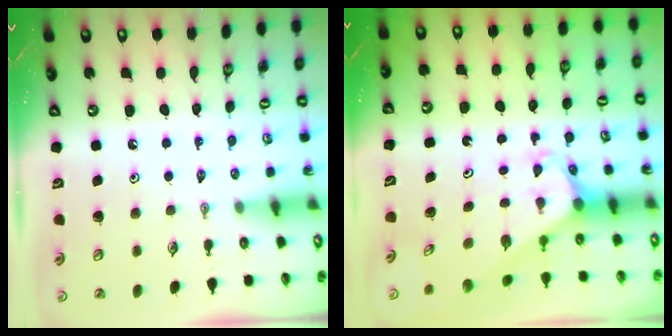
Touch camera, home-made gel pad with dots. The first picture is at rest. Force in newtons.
{"total": 2.0, "press": 2.0, "slide": 0.1}